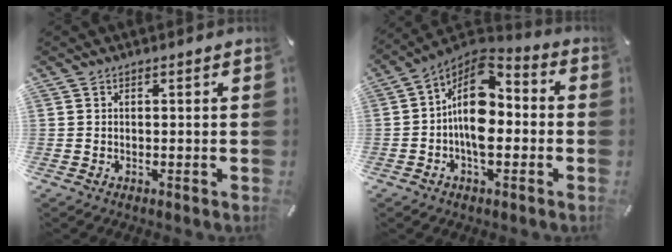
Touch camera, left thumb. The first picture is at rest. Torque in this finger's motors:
{"motor_torque": [1.74, 3.27, 0.40, 0.03, 0.23]}